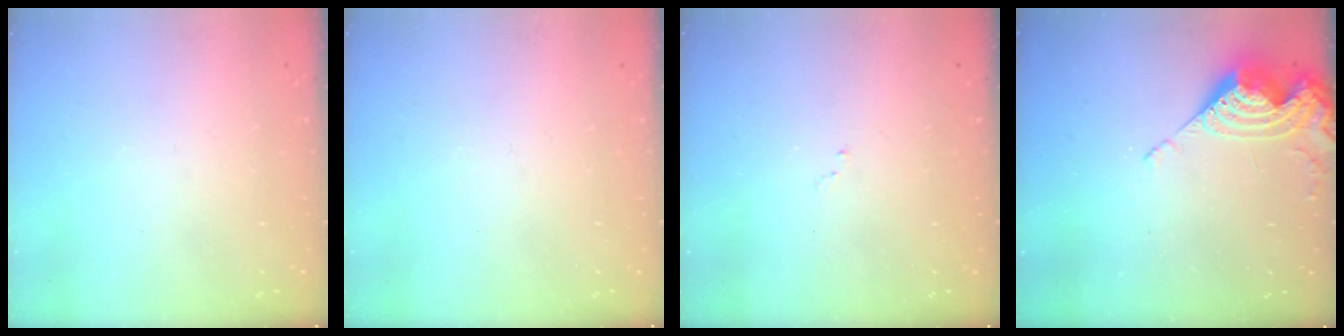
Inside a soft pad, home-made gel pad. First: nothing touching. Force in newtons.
{"total": 0.0}
{"total": 7.6, "press": 7.5, "slide": 1.0}
{"total": 8.9, "press": 8.9, "slide": 0.9}